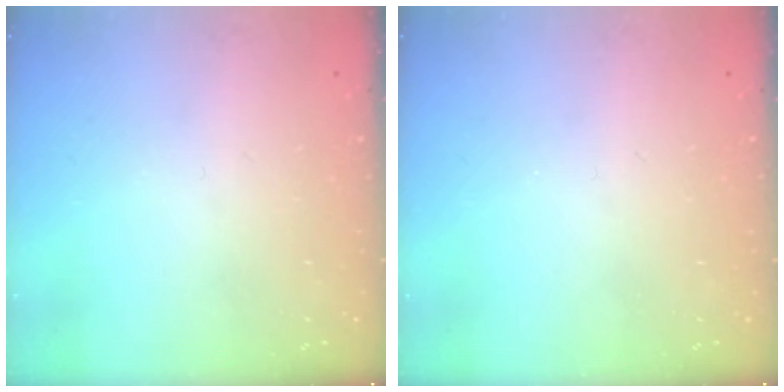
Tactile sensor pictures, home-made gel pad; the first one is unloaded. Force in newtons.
{"total": 0.0}